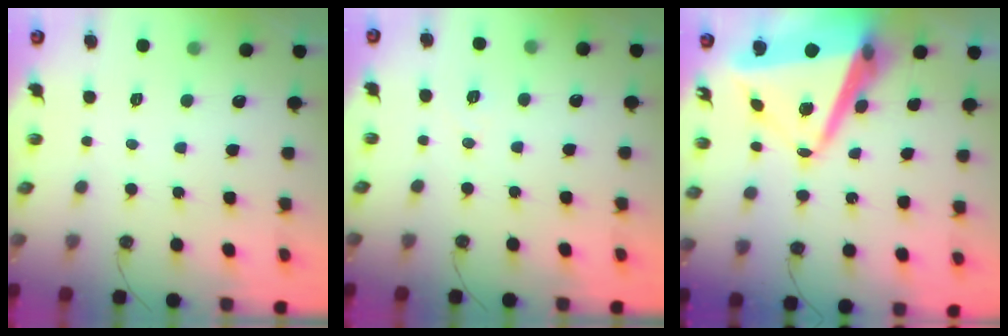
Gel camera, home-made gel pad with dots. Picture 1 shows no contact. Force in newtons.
{"total": 5.9, "press": 3.9, "slide": 4.5}
{"total": 14.6, "press": 14.5, "slide": 2.0}